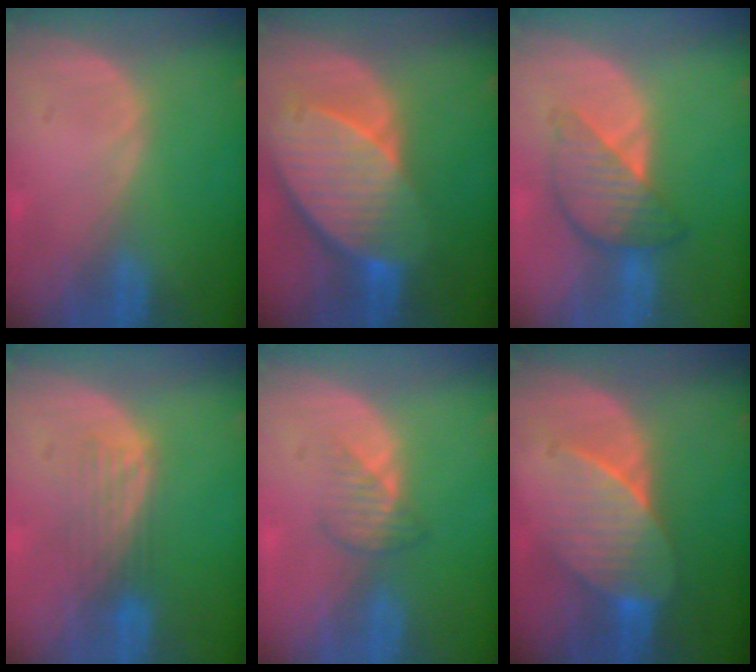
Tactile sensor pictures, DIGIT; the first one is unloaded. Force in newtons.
{"total": 10.5, "press": 9.2, "slide": 5.0}
{"total": 6.2, "press": 6.2, "slide": 0.4}
{"total": 4.5, "press": 3.9, "slide": 2.4}
{"total": 2.6, "press": 2.6, "slide": 0.4}
{"total": 7.3, "press": 7.1, "slide": 1.6}